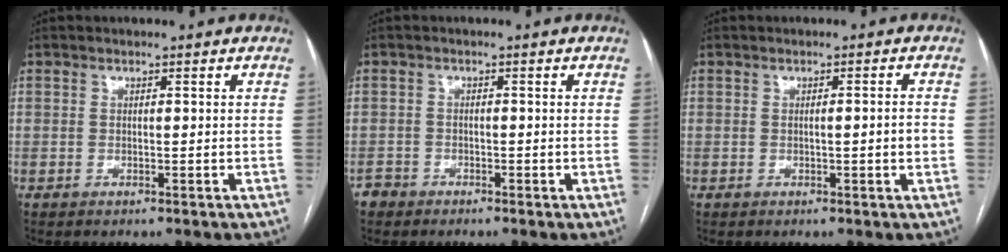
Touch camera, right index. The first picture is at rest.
{"total": 2.0, "force": [-1.4, 1.4, -0.4], "torque": [0.005, 0.007, -0.032]}
{"total": 2.6, "force": [-0.3, 0.0, 2.5], "torque": [-0.037, 0.002, -0.003]}